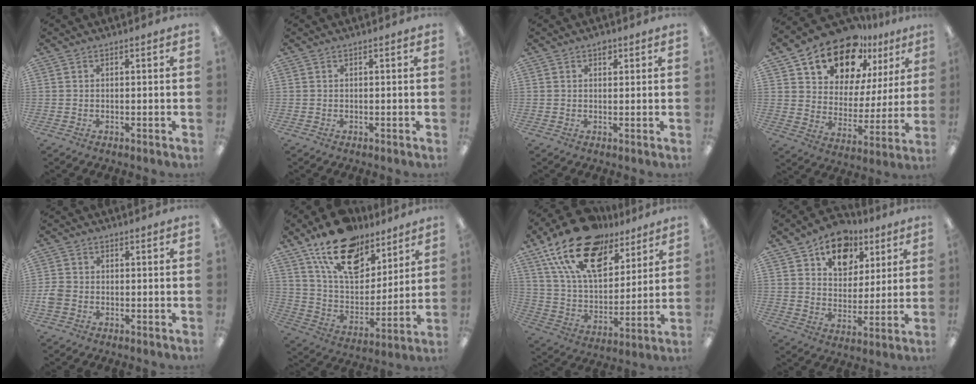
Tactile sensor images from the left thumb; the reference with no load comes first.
{"total": 0.0}
{"total": 1.9, "force": [1.2, 1.2, 1.0], "torque": [-0.004, -0.004, 0.017]}
{"total": 16.8, "force": [13.5, 8.2, 5.6], "torque": [-0.113, -0.098, 0.245]}
{"total": 3.3, "force": [-1.1, 2.5, 1.8], "torque": [-0.033, 0.006, -0.020]}
{"total": 19.2, "force": [13.6, 9.9, 9.4], "torque": [-0.166, -0.075, 0.242]}
{"total": 21.7, "force": [14.0, 11.2, 12.3], "torque": [-0.233, -0.074, 0.251]}
{"total": 12.4, "force": [7.5, 8.7, 4.7], "torque": [-0.063, -0.041, 0.136]}